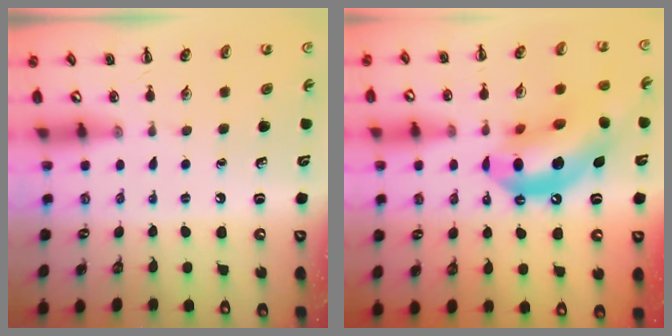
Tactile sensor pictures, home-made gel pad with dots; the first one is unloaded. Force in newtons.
{"total": 17.3, "press": 16.7, "slide": 4.5}